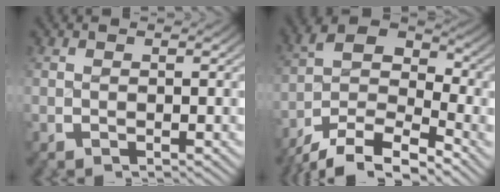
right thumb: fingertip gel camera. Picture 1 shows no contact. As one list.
[{"total": 11.7, "force": [-4.0, 7.9, 7.6], "torque": [-0.147, -0.029, -0.066]}]